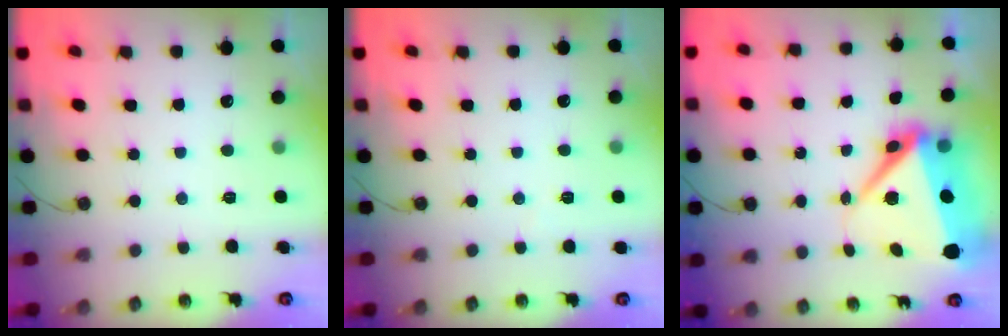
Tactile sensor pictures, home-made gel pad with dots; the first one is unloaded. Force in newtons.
{"total": 3.3, "press": 2.5, "slide": 2.2}
{"total": 13.1, "press": 13.0, "slide": 1.5}